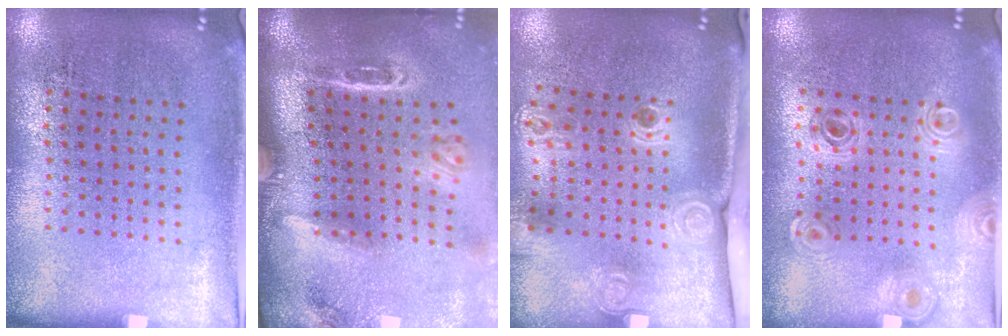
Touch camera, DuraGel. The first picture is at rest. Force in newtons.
{"total": 3.1, "press": 2.1, "slide": 2.3}
{"total": 2.3, "press": 1.6, "slide": 1.6}
{"total": 0.8, "press": 0.8, "slide": 0.2}